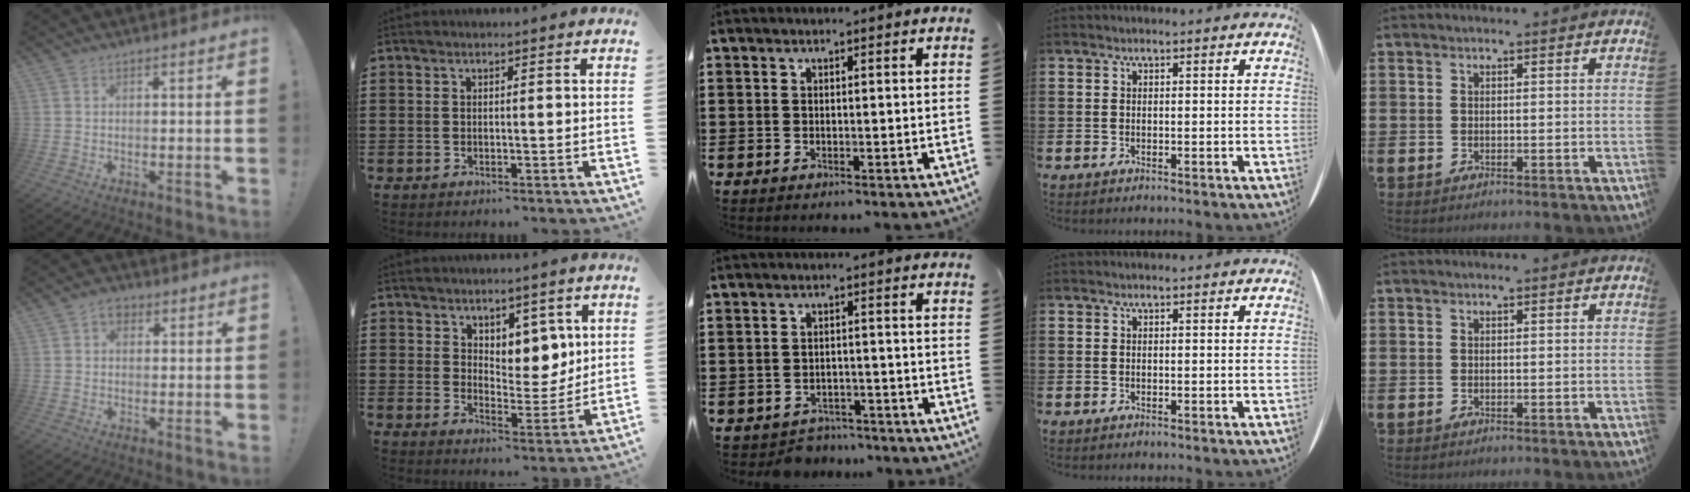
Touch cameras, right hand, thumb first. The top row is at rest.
{"thumb": {"total": 4.3, "force": [1.6, 3.3, 2.3], "torque": [-0.024, -0.002, 0.028]}, "index": {"total": 5.6, "force": [3.8, 3.9, 1.4], "torque": [-0.032, -0.009, 0.068]}, "middle": {"total": 2.6, "force": [-2.5, 0.8, -0.2], "torque": [-0.005, 0.001, -0.055]}}